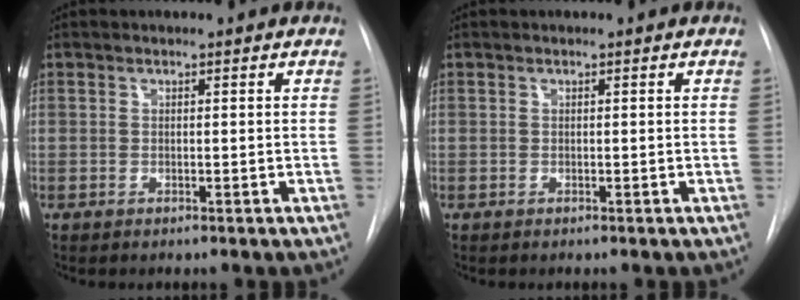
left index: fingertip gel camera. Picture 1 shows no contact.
{"total": 0.0}